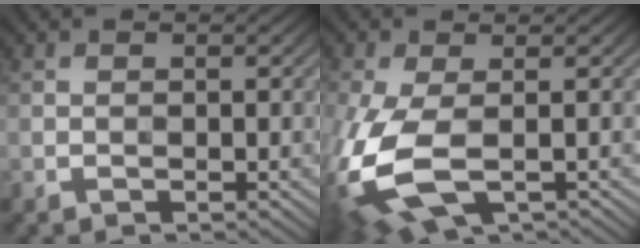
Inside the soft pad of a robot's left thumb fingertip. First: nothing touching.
{"total": 12.1, "force": [-3.0, 6.4, 9.9], "torque": [-0.274, -0.034, -0.044]}